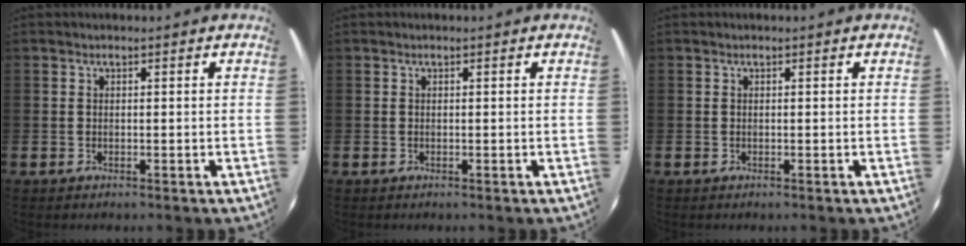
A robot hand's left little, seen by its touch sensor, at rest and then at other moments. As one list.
[{"total": 0.0}, {"total": 0.0}]